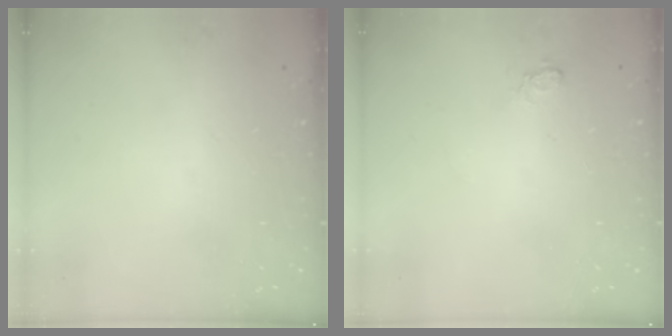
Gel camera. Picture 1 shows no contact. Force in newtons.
{"total": 4.9, "press": 4.9, "slide": 0.6}